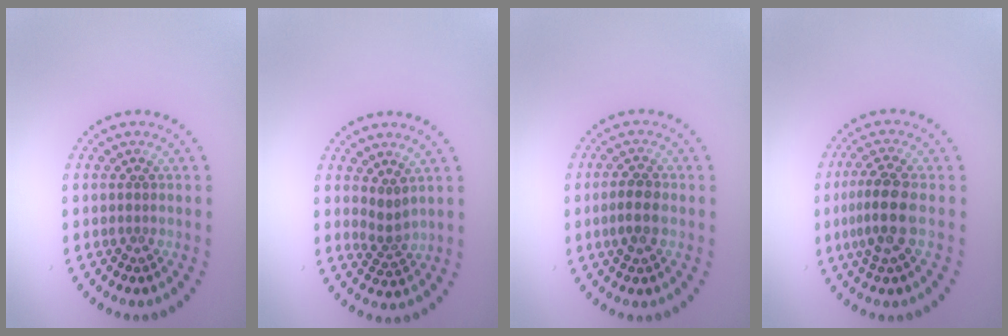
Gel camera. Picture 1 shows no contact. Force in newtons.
{"total": 1.8, "press": 1.2, "slide": 1.4}
{"total": 2.4, "press": 2.4, "slide": 0.6}
{"total": 3.6, "press": 3.2, "slide": 1.6}